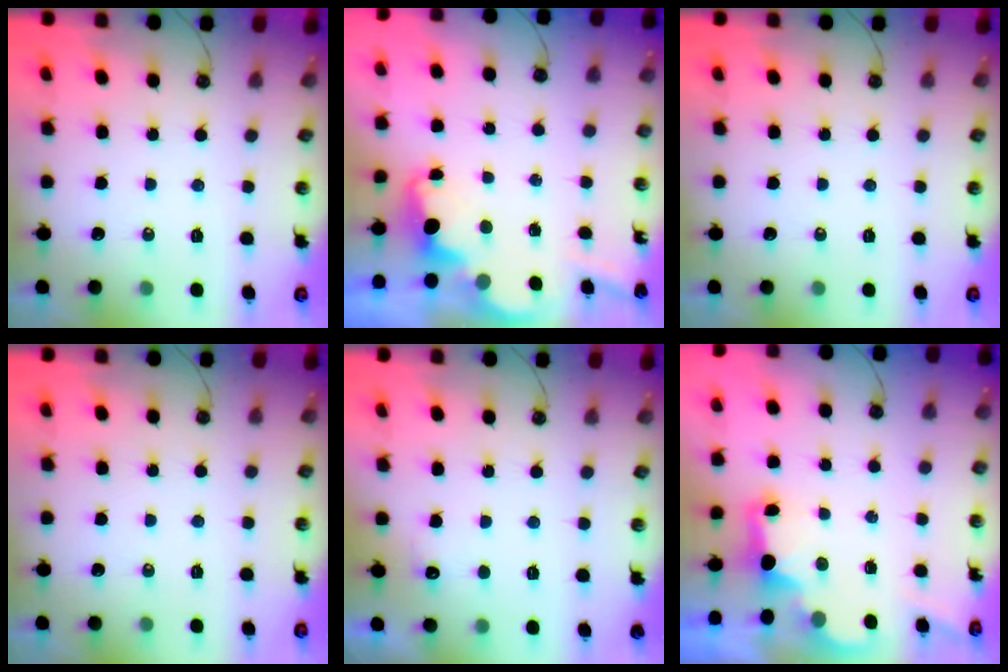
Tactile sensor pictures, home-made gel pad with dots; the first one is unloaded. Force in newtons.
{"total": 3.4, "press": 3.3, "slide": 0.8}
{"total": 0.0}
{"total": 0.0}
{"total": 6.2, "press": 6.1, "slide": 1.3}
{"total": 2.2, "press": 2.1, "slide": 0.7}